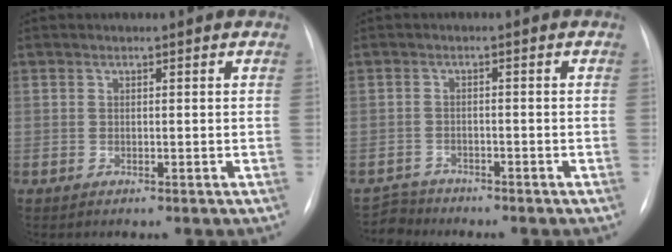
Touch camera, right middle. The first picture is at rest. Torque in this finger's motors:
{"motor_torque": [0.04, 0.04, -0.05, -0.03]}